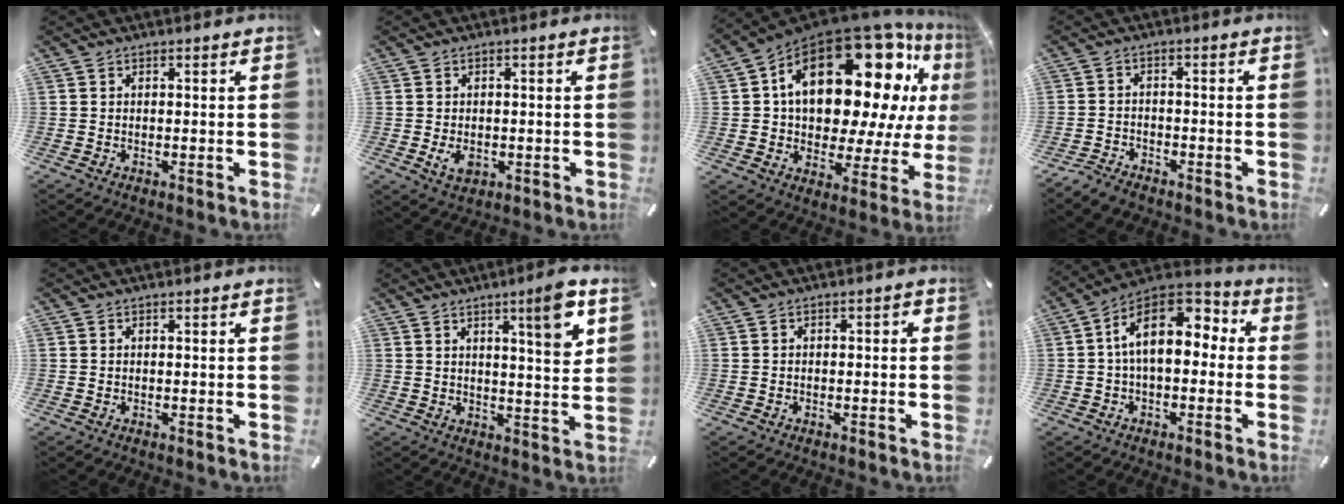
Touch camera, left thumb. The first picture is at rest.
{"total": 3.4, "force": [-0.8, 2.4, 2.3], "torque": [-0.046, -0.004, -0.018]}
{"total": 27.1, "force": [11.3, 14.0, 20.2], "torque": [-0.334, -0.081, 0.188]}
{"total": 3.3, "force": [-3.0, 1.4, 0.6], "torque": [-0.017, 0.016, -0.061]}
{"total": 0.0}
{"total": 10.0, "force": [5.1, 1.3, 8.6], "torque": [-0.116, -0.028, 0.072]}
{"total": 1.5, "force": [-1.1, 0.7, 0.9], "torque": [-0.016, 0.007, -0.022]}
{"total": 13.9, "force": [2.9, 8.0, 11.0], "torque": [-0.200, -0.010, 0.050]}